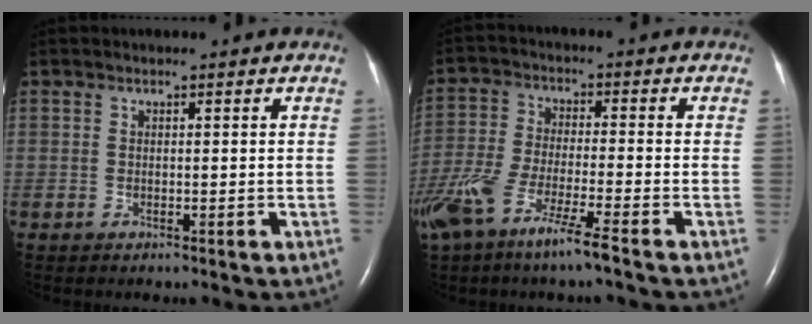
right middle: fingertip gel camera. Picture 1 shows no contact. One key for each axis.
{"total": 10.9, "fx": -7.0, "fy": 0.7, "fz": 8.2, "tx": -0.177, "ty": -0.027, "tz": -0.139}